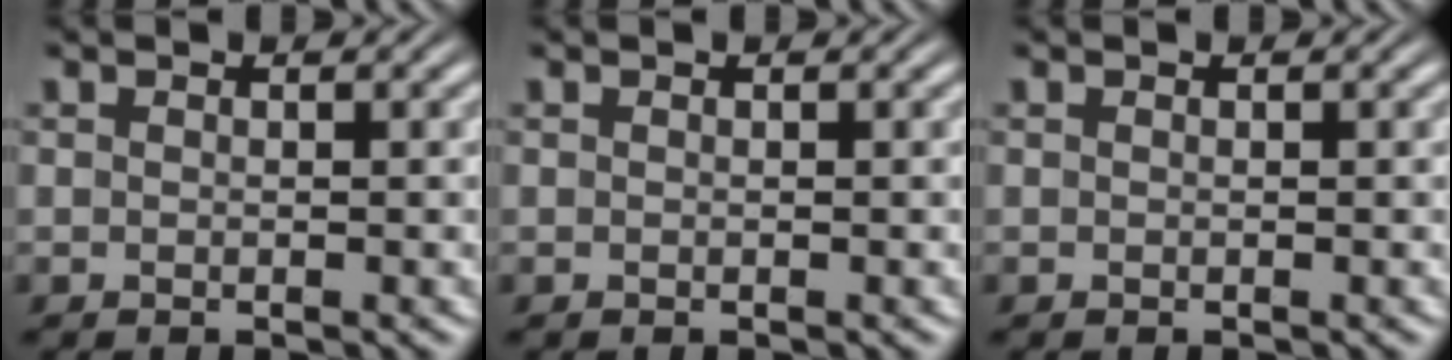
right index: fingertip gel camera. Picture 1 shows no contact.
{"total": 0.0}
{"total": 0.0}